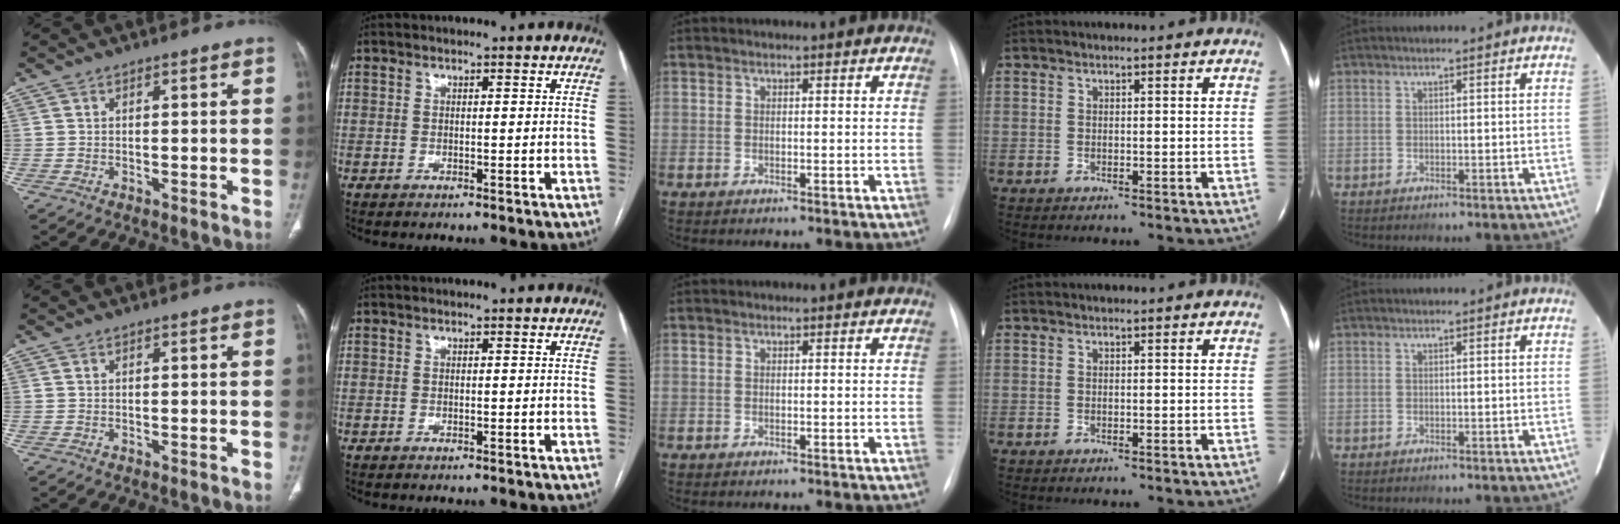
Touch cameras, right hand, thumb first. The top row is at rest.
{}